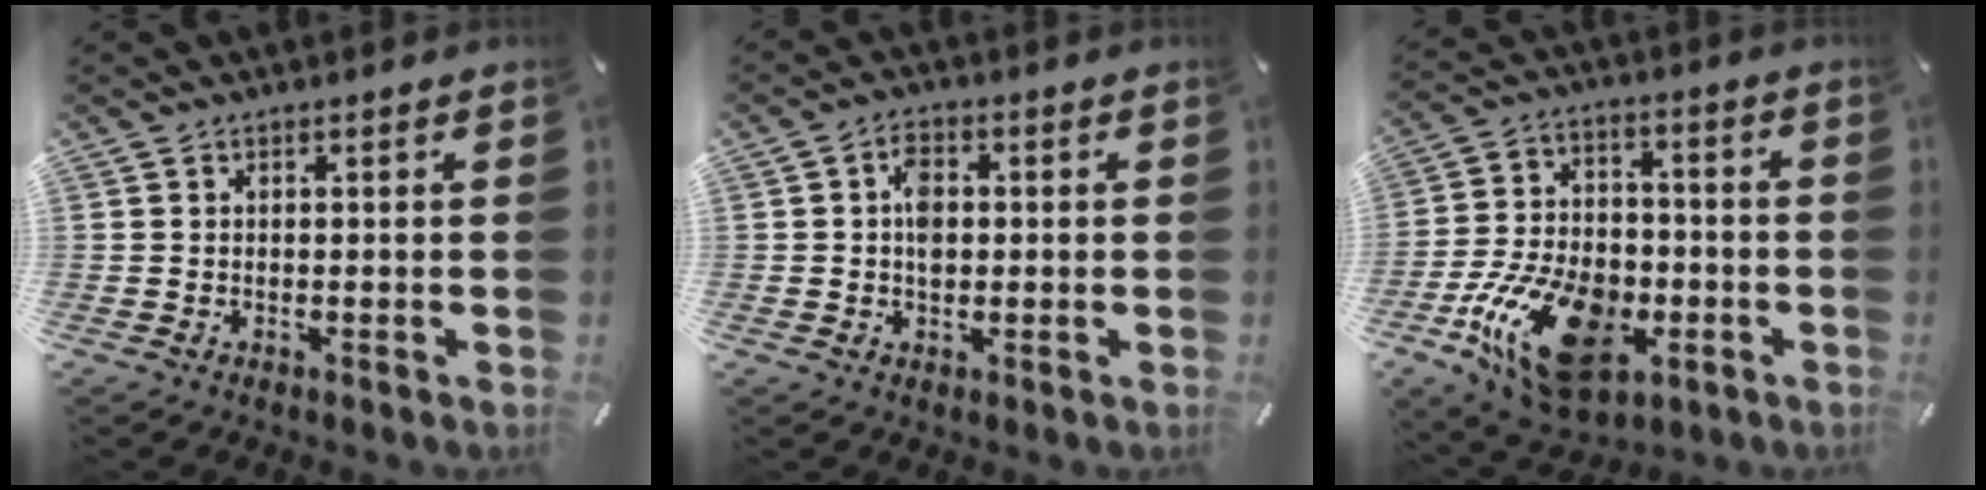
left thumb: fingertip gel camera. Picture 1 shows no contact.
{"total": 4.9, "force": [0.4, 3.5, 3.4], "torque": [-0.043, 0.000, 0.001]}
{"total": 20.1, "force": [-8.2, 12.4, 13.4], "torque": [-0.251, 0.048, -0.131]}